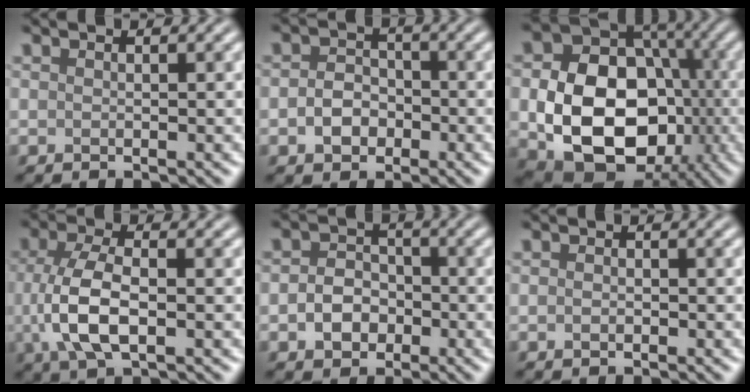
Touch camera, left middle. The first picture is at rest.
{"total": 2.9, "force": [-0.9, 2.3, 1.5], "torque": [-0.026, 0.000, -0.023]}
{"total": 12.8, "force": [-2.1, 9.5, 8.4], "torque": [-0.141, -0.018, -0.036]}
{"total": 6.0, "force": [-0.6, 2.8, 5.3], "torque": [-0.122, -0.003, -0.012]}
{"total": 3.3, "force": [-1.0, 2.6, 1.7], "torque": [-0.029, 0.001, -0.022]}
{"total": 0.7, "force": [-0.2, 0.5, 0.5], "torque": [-0.009, -0.001, -0.005]}